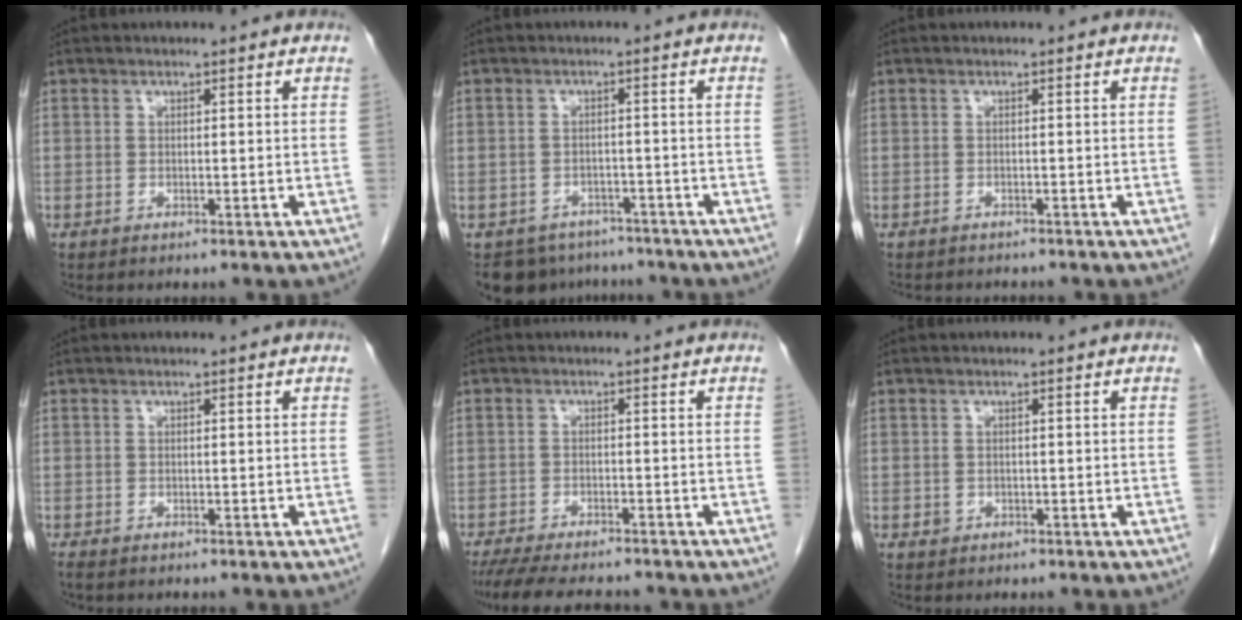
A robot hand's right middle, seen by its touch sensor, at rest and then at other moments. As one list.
[{"total": 8.0, "force": [-6.7, 4.4, 0.8], "torque": [-0.010, 0.007, -0.085]}, {"total": 4.1, "force": [-3.7, 1.4, 1.2], "torque": [-0.016, -0.003, -0.046]}, {"total": 1.7, "force": [-1.4, 0.6, 0.7], "torque": [-0.015, -0.005, -0.019]}, {"total": 11.5, "force": [-10.1, 2.3, 5.0], "torque": [-0.085, -0.014, -0.146]}, {"total": 0.8, "force": [-0.2, 0.8, 0.2], "torque": [-0.002, 0.003, -0.002]}]